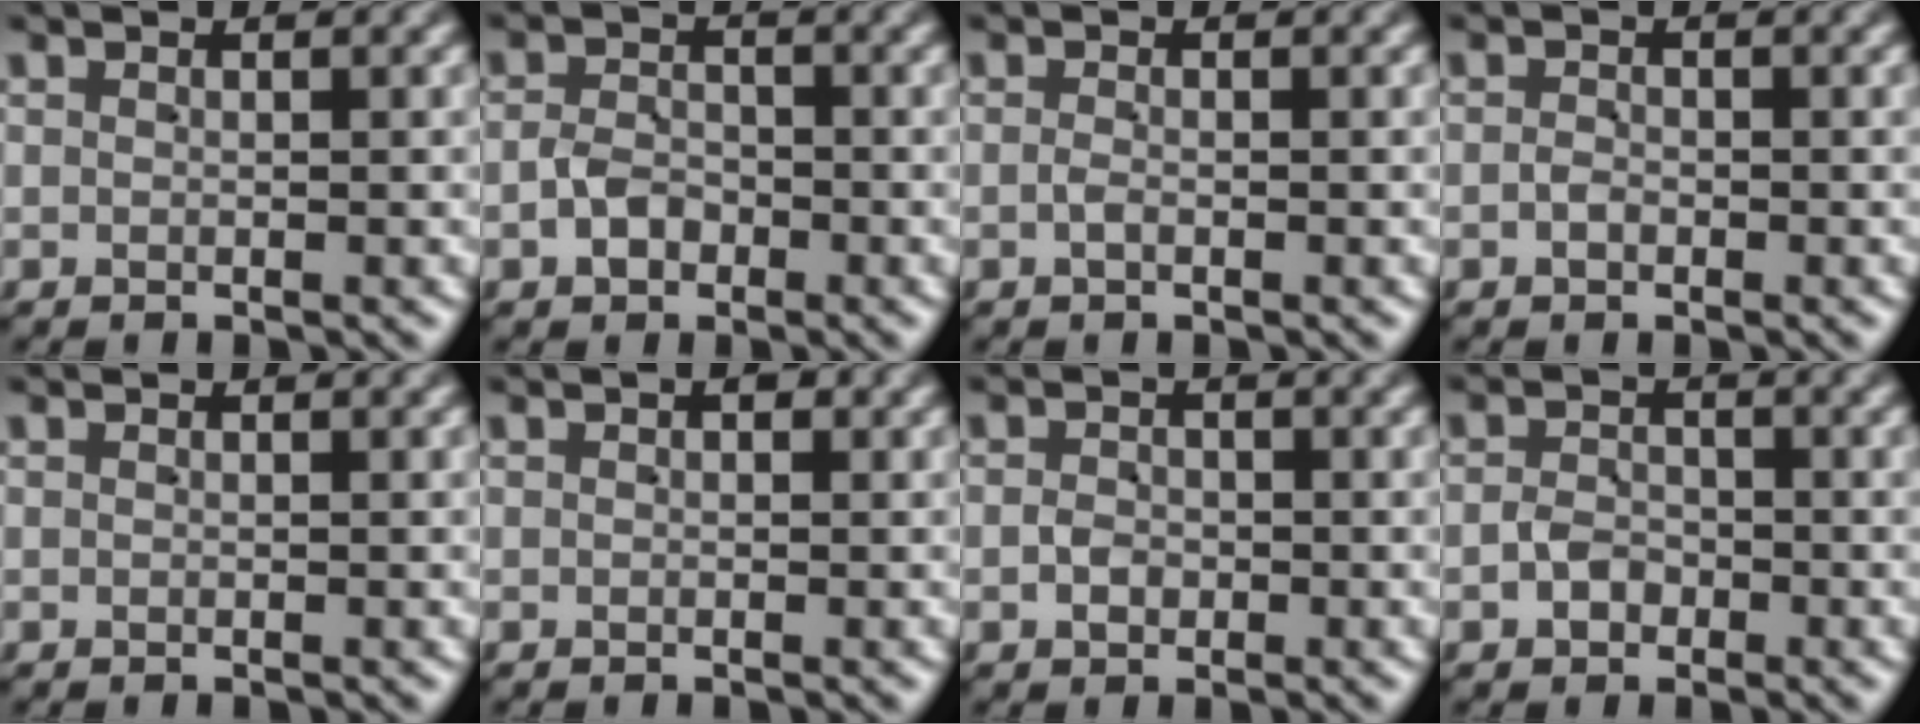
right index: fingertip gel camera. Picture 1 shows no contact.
{"total": 2.2, "force": [-1.2, 1.7, 0.7], "torque": [-0.011, 0.003, -0.021]}
{"total": 0.6, "force": [-0.6, 0.1, 0.3], "torque": [-0.012, 0.000, -0.011]}
{"total": 0.9, "force": [-0.8, 0.5, 0.1], "torque": [-0.003, 0.001, -0.014]}
{"total": 0.0}
{"total": 0.7, "force": [0.2, 0.5, 0.5], "torque": [-0.003, -0.002, 0.004]}
{"total": 1.4, "force": [-0.6, 1.2, 0.4], "torque": [-0.006, 0.000, -0.009]}
{"total": 2.0, "force": [-1.1, 1.6, 0.3], "torque": [-0.003, 0.001, -0.019]}